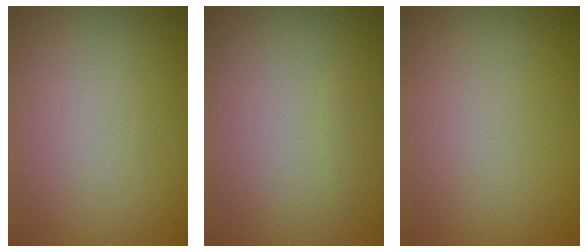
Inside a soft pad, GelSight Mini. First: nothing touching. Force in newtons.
{"total": 0.6, "press": 0.6, "slide": 0.1}
{"total": 0.0}